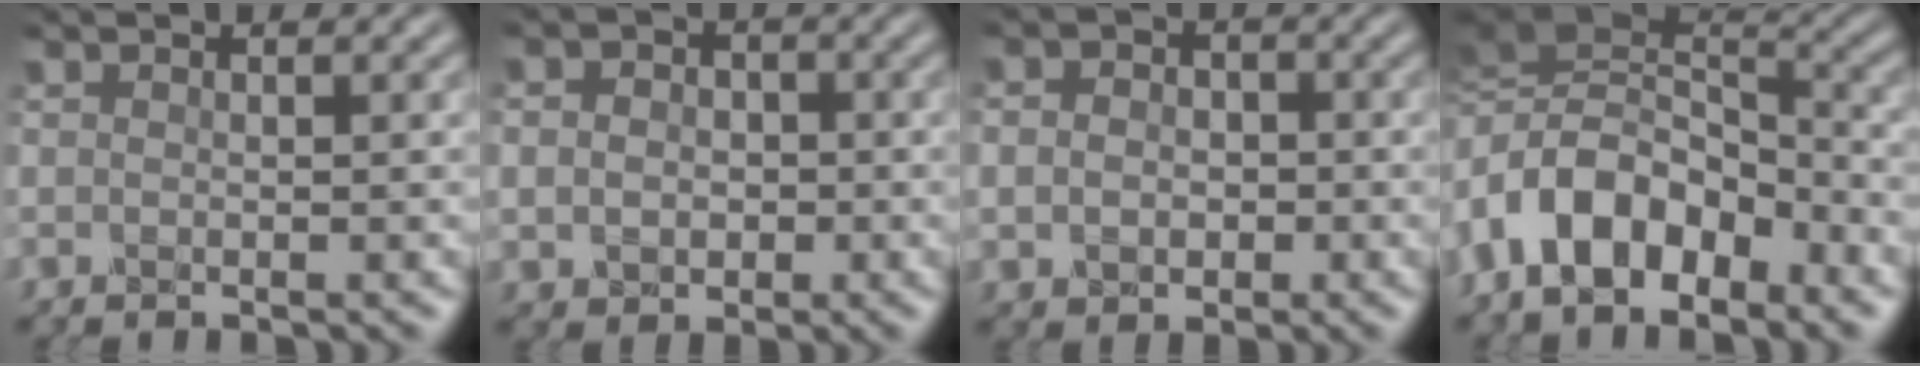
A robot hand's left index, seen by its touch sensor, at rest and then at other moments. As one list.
[{"total": 4.0, "force": [0.2, 3.5, 1.9], "torque": [-0.015, 0.015, -0.021]}, {"total": 3.4, "force": [0.0, 3.0, 1.7], "torque": [-0.015, 0.010, -0.023]}, {"total": 10.2, "force": [-3.4, 5.9, 7.6], "torque": [-0.132, 0.017, -0.069]}]